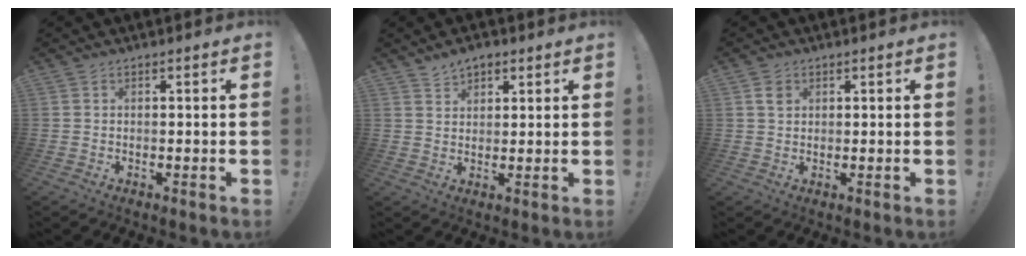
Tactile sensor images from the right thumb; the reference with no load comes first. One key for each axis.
{"total": 4.3, "fx": 3.1, "fy": 2.7, "fz": 1.1, "tx": -0.011, "ty": -0.016, "tz": 0.055}
{"total": 2.6, "fx": 1.3, "fy": 1.9, "fz": 1.2, "tx": -0.008, "ty": -0.005, "tz": 0.021}